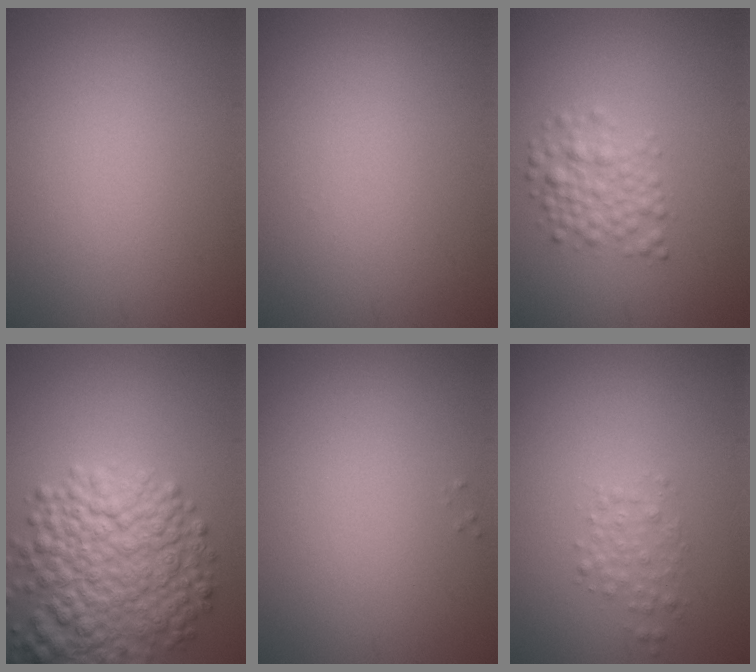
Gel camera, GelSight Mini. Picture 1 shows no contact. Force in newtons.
{"total": 0.0}
{"total": 2.7, "press": 2.7, "slide": 0.1}
{"total": 8.8, "press": 8.7, "slide": 0.4}
{"total": 0.0}
{"total": 1.6, "press": 1.6, "slide": 0.0}